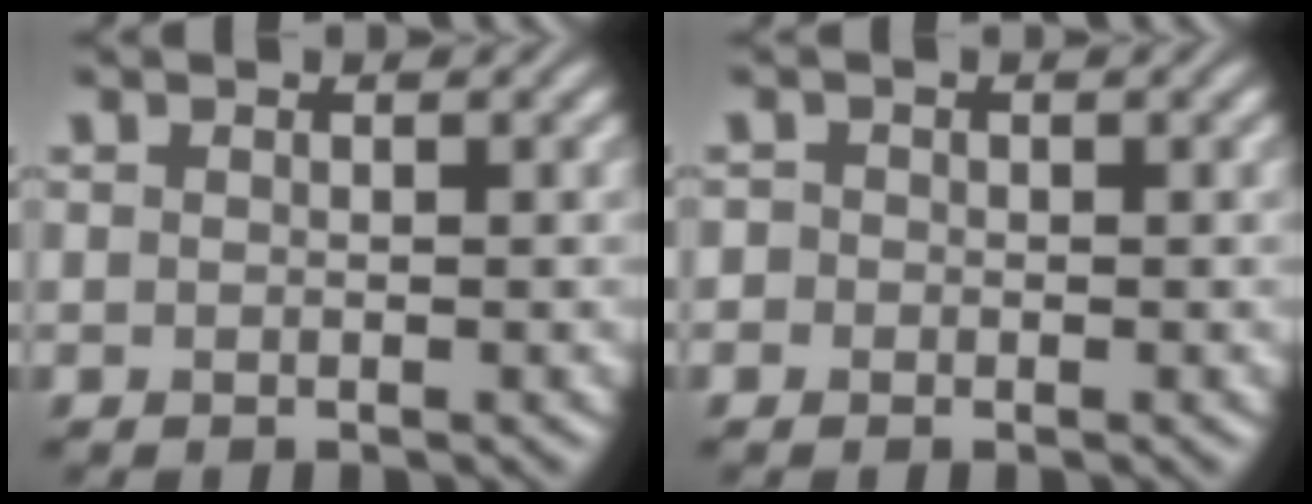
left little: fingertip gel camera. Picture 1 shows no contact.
{"total": 0.7, "force": [-0.3, 0.7, 0.1], "torque": [0.002, -0.004, -0.008]}